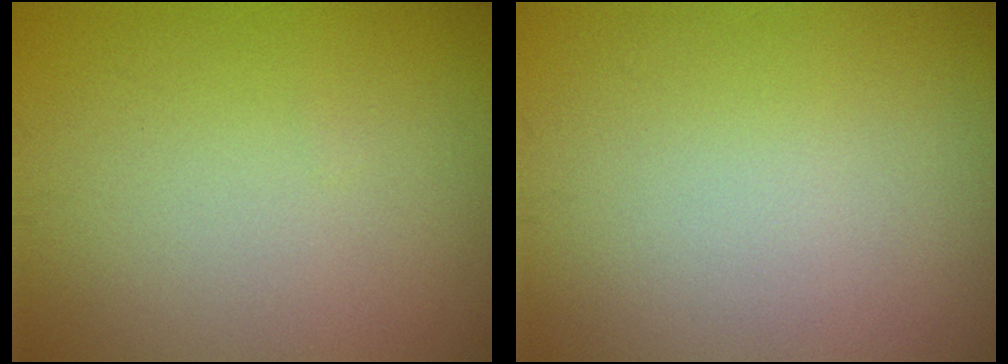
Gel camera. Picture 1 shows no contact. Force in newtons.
{"total": 0.0}